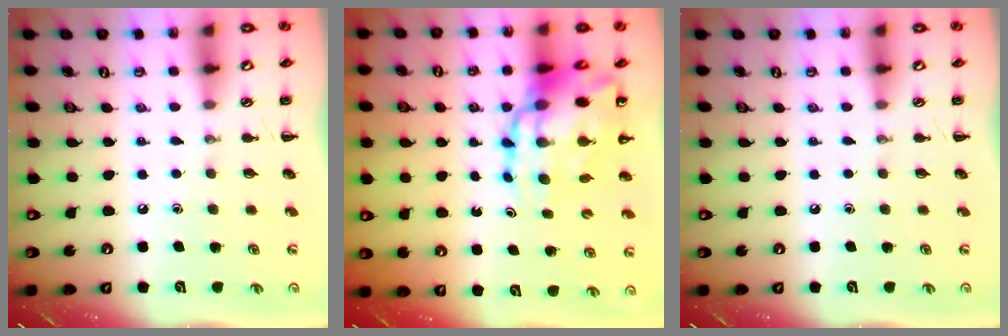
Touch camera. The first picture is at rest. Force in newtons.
{"total": 14.9, "press": 14.3, "slide": 4.1}
{"total": 0.0}